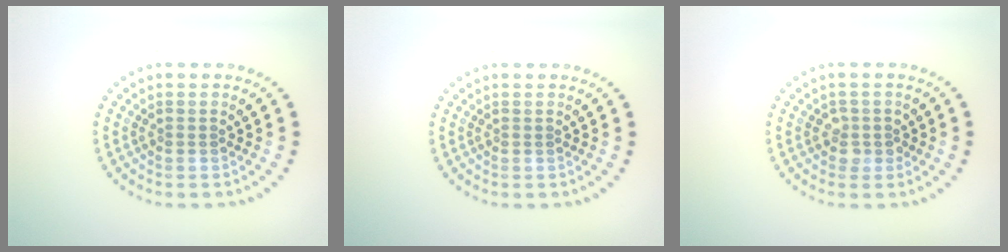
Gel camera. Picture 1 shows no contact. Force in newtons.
{"total": 0.0}
{"total": 1.5, "press": 1.4, "slide": 0.7}